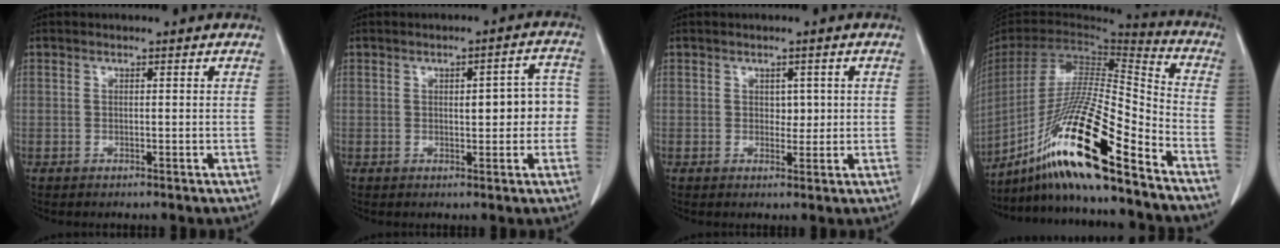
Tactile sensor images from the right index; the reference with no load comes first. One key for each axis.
{"total": 6.9, "fx": 0.2, "fy": 2.6, "fz": 6.4, "tx": -0.072, "ty": 0.026, "tz": 0.005}
{"total": 2.2, "fx": 0.5, "fy": 1.5, "fz": 1.6, "tx": -0.016, "ty": -0.001, "tz": 0.009}
{"total": 23.3, "fx": -16.2, "fy": 0.8, "fz": 16.7, "tx": -0.331, "ty": -0.032, "tz": -0.298}